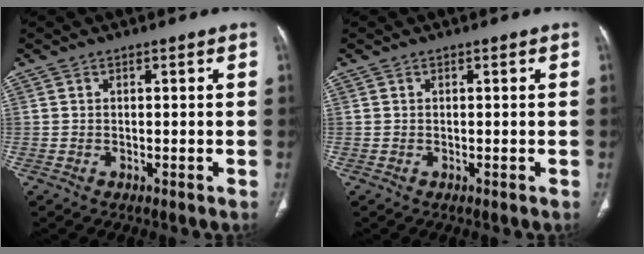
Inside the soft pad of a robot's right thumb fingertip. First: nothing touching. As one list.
[{"total": 0.0}]